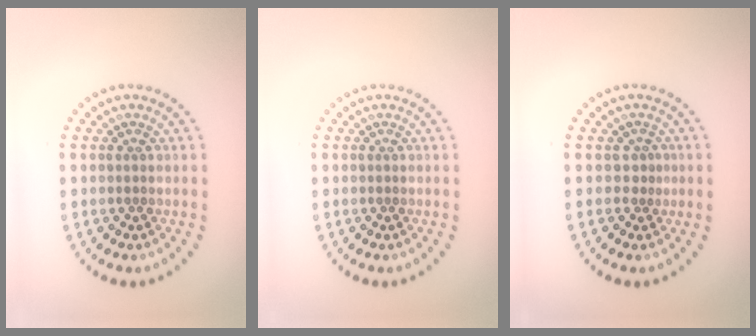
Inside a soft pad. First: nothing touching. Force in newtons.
{"total": 0.0}
{"total": 0.9, "press": 0.3, "slide": 0.9}